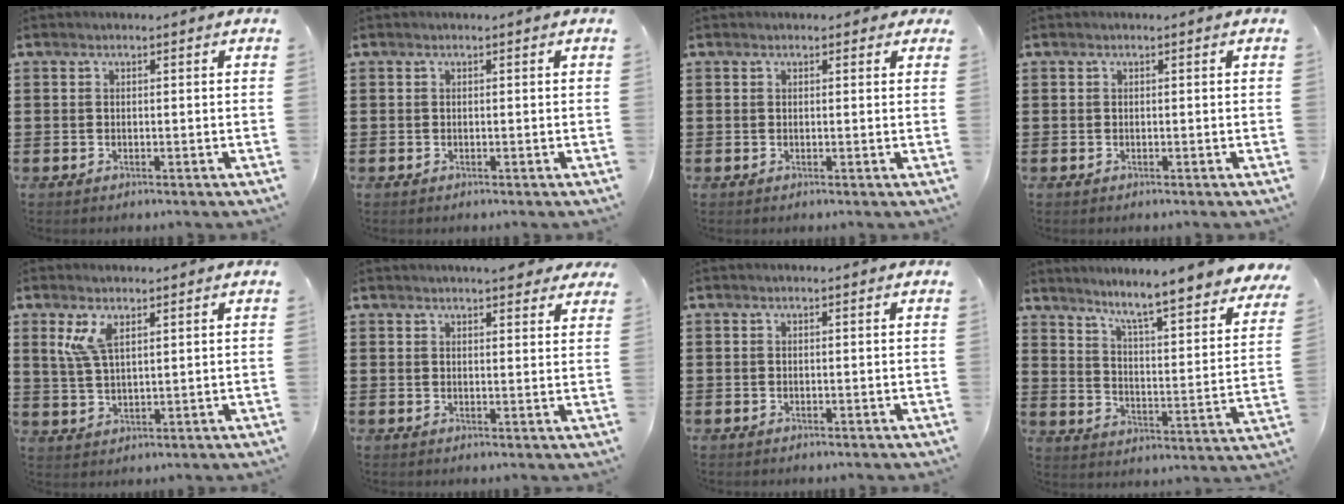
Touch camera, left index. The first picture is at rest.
{"total": 0.0}
{"total": 0.9, "force": [0.5, 0.5, 0.4], "torque": [-0.010, 0.007, 0.009]}
{"total": 0.0}
{"total": 5.2, "force": [2.7, 1.8, 4.1], "torque": [-0.098, 0.002, 0.045]}
{"total": 3.6, "force": [3.3, 0.7, 1.3], "torque": [-0.025, -0.006, 0.060]}
{"total": 0.0}
{"total": 6.3, "force": [5.5, -0.9, 3.0], "torque": [-0.076, -0.058, 0.083]}